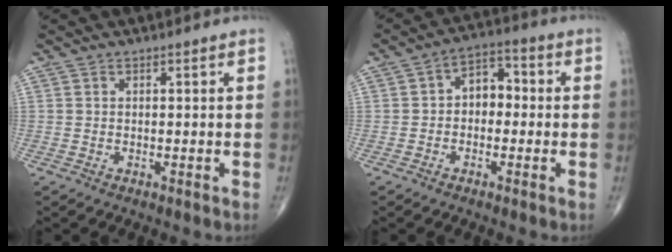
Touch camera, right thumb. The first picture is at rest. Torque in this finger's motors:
{"motor_torque": [-0.31, -0.07, -0.34, -0.14, 0.01]}